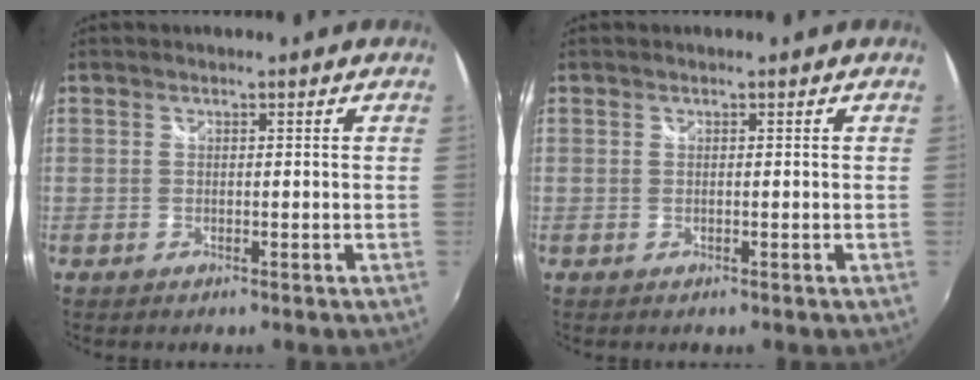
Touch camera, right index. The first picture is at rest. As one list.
[{"total": 0.0}]